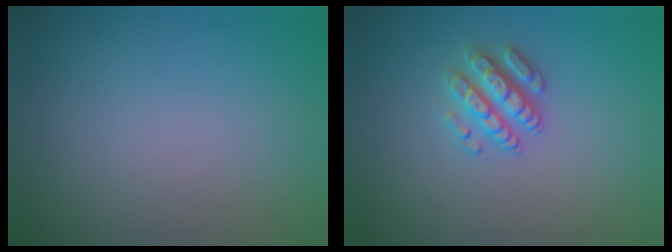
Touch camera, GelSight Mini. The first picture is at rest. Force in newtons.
{"total": 2.6, "press": 2.5, "slide": 0.7}